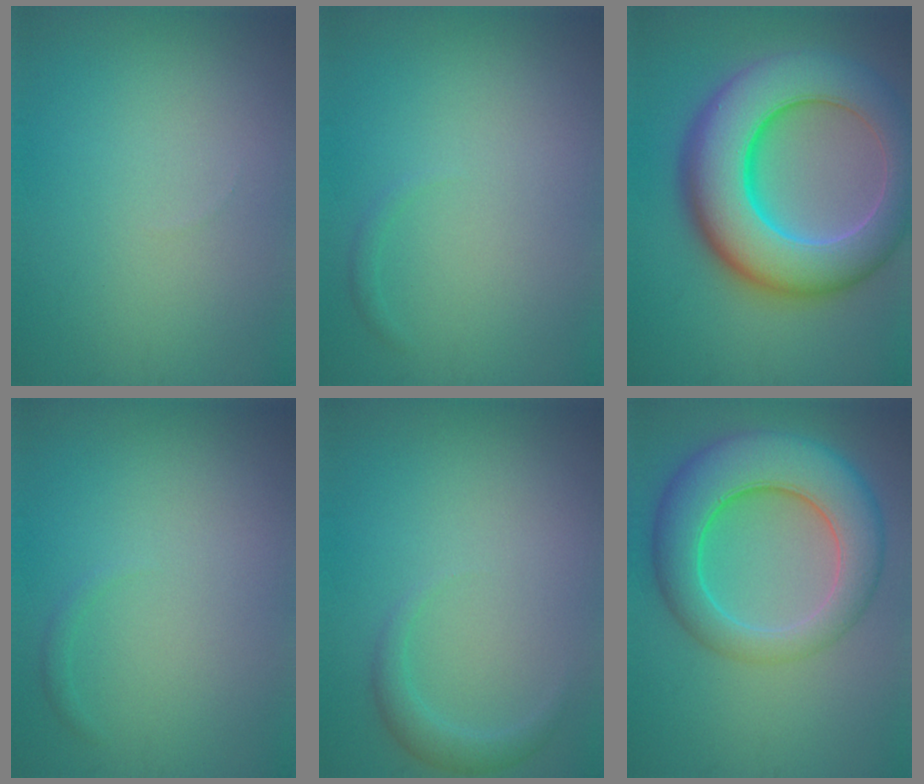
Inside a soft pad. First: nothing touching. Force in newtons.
{"total": 0.6, "press": 0.6, "slide": 0.0}
{"total": 12.5, "press": 12.5, "slide": 0.4}
{"total": 0.6, "press": 0.6, "slide": 0.0}
{"total": 1.7, "press": 1.7, "slide": 0.1}
{"total": 9.0, "press": 9.0, "slide": 0.4}